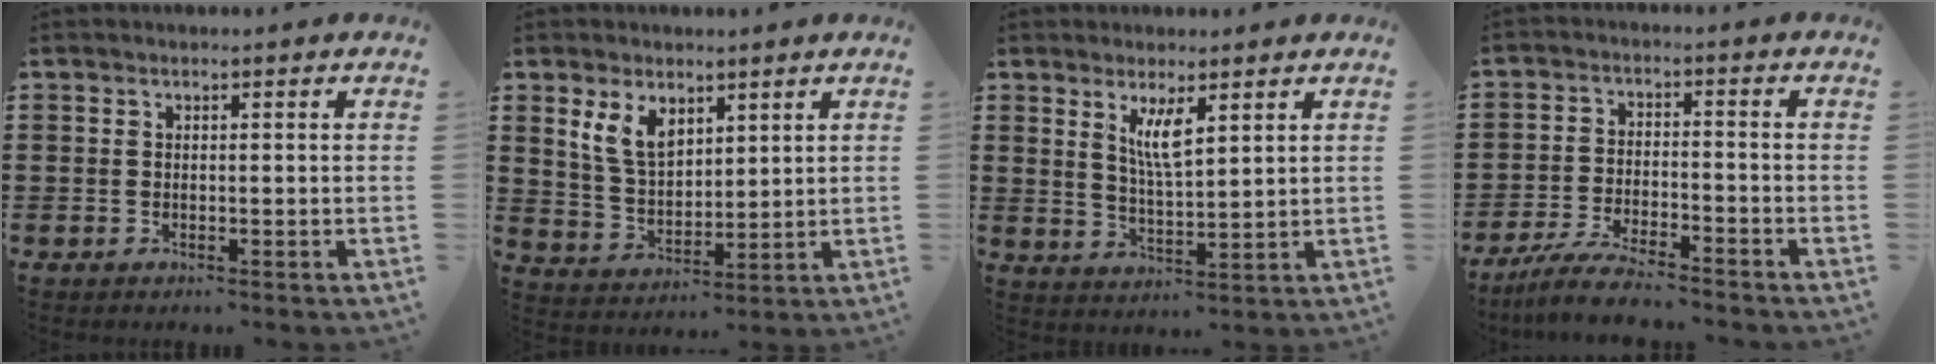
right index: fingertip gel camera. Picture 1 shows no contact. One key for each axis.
{"total": 6.5, "fx": 3.5, "fy": 3.8, "fz": 4.0, "tx": -0.100, "ty": 0.005, "tz": 0.065}
{"total": 5.0, "fx": 2.6, "fy": 1.3, "fz": 4.1, "tx": -0.088, "ty": 0.003, "tz": 0.044}
{"total": 5.4, "fx": -5.0, "fy": 0.2, "fz": 1.9, "tx": -0.053, "ty": -0.010, "tz": -0.101}